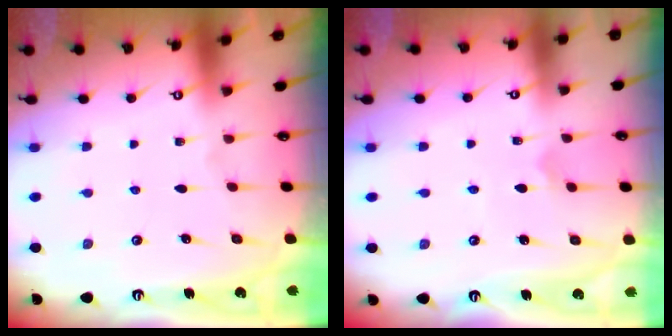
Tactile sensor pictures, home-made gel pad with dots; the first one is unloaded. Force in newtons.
{"total": 2.9, "press": 2.9, "slide": 0.4}